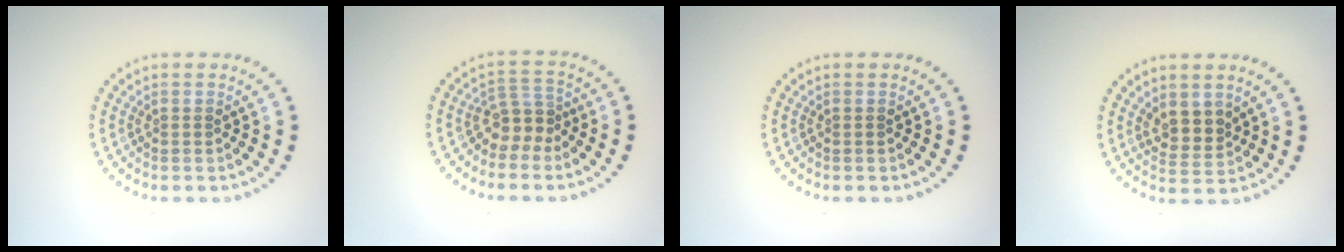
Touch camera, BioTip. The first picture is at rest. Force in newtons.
{"total": 2.7, "press": 1.9, "slide": 1.9}
{"total": 0.0}
{"total": 2.4, "press": 2.2, "slide": 1.2}